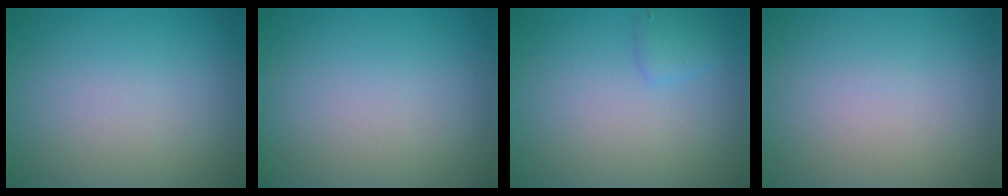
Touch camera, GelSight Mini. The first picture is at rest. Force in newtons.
{"total": 0.0}
{"total": 1.2, "press": 1.2, "slide": 0.1}
{"total": 0.0}